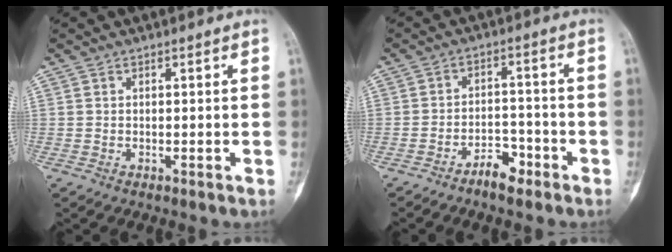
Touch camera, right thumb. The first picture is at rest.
{"total": 4.8, "force": [-3.6, 1.9, 2.6], "torque": [-0.029, 0.031, -0.062]}